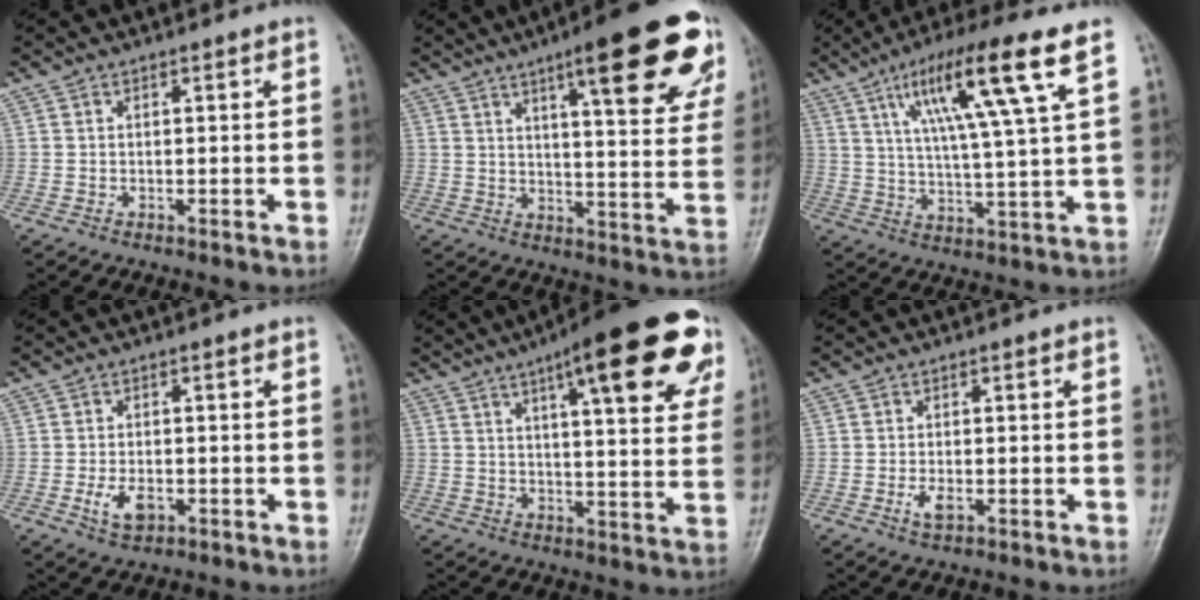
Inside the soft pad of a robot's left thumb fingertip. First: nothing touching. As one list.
[{"total": 21.8, "force": [11.9, 5.2, 17.5], "torque": [-0.204, -0.038, 0.156]}, {"total": 15.5, "force": [7.2, 1.1, 13.6], "torque": [-0.241, -0.016, 0.124]}, {"total": 4.4, "force": [-1.5, 2.6, 3.2], "torque": [-0.058, 0.002, -0.024]}, {"total": 22.0, "force": [11.3, 5.9, 17.9], "torque": [-0.221, -0.020, 0.146]}, {"total": 2.5, "force": [-0.8, 1.2, 2.0], "torque": [-0.041, -0.001, -0.017]}]